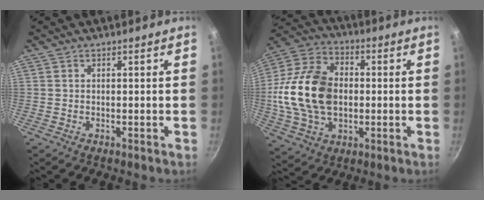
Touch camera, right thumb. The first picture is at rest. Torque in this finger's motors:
{"motor_torque": [1.43, 3.58, 1.74, -0.48, 0.26]}